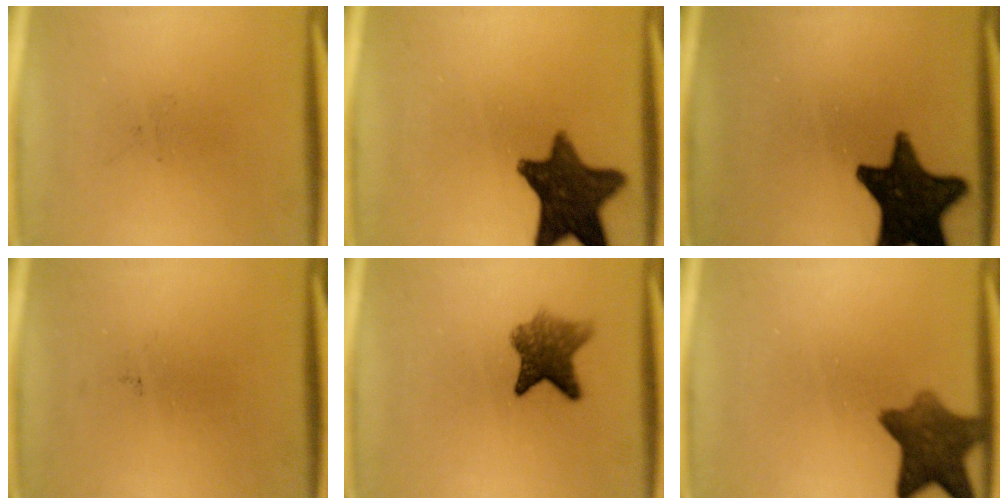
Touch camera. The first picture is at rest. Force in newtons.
{"total": 12.8}
{"total": 16.1}
{"total": 0.0}
{"total": 6.2}
{"total": 8.7}